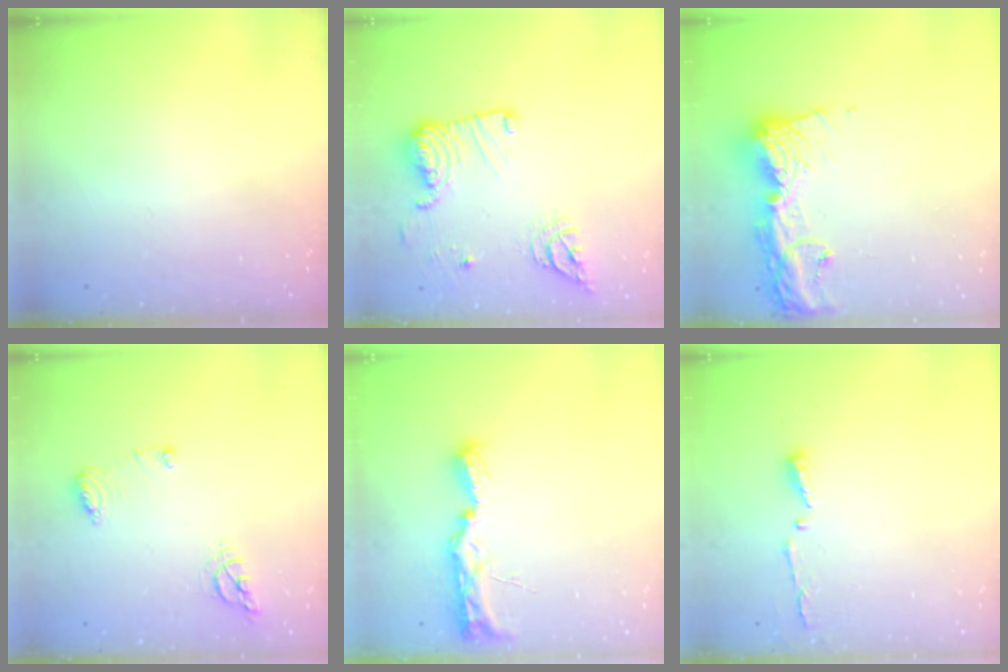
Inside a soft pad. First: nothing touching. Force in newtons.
{"total": 15.4, "press": 15.3, "slide": 1.5}
{"total": 15.5, "press": 15.4, "slide": 1.5}
{"total": 8.1, "press": 8.1, "slide": 0.4}
{"total": 8.8, "press": 8.8, "slide": 1.0}
{"total": 3.7, "press": 3.7, "slide": 0.5}